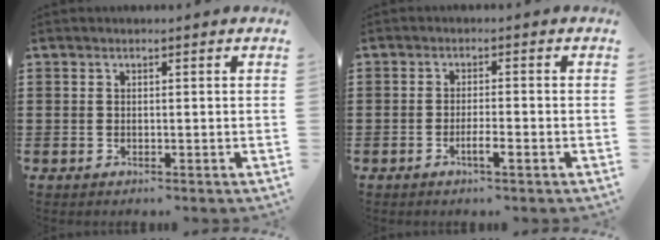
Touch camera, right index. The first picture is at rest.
{"total": 2.5, "force": [-1.3, 0.3, 2.1], "torque": [-0.037, 0.002, -0.023]}